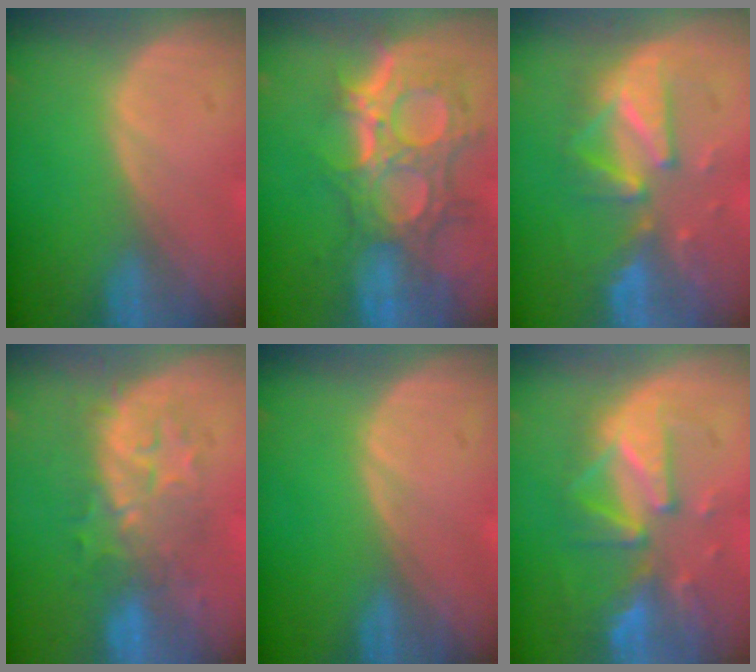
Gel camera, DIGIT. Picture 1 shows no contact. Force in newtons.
{"total": 11.9, "press": 10.7, "slide": 5.3}
{"total": 8.1, "press": 8.1, "slide": 0.8}
{"total": 8.0, "press": 8.0, "slide": 0.9}
{"total": 0.0}
{"total": 10.0, "press": 8.9, "slide": 4.6}